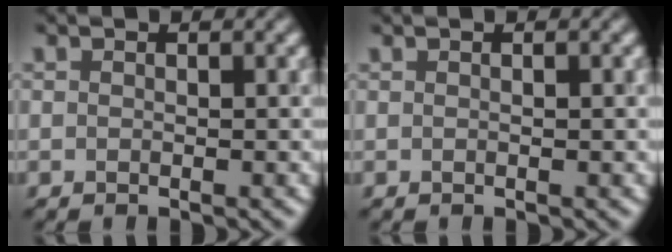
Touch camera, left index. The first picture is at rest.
{"total": 0.7, "force": [0.1, 0.1, 0.7], "torque": [-0.010, 0.002, 0.000]}